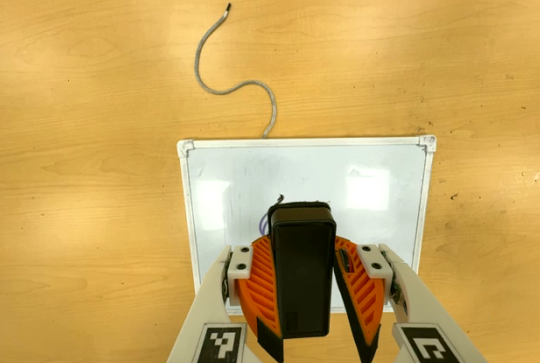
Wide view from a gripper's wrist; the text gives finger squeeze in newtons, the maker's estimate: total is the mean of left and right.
{"total": 7.2, "left": 7.6, "right": 6.8}